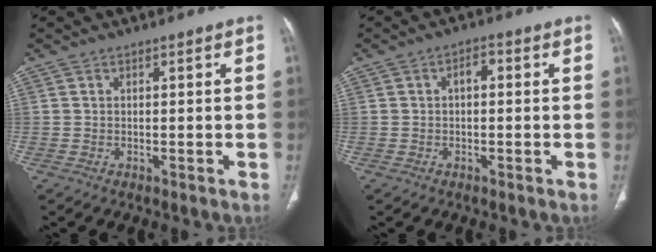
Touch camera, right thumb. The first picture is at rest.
{"total": 2.3, "force": [0.1, 1.4, 1.8], "torque": [-0.023, 0.010, -0.004]}